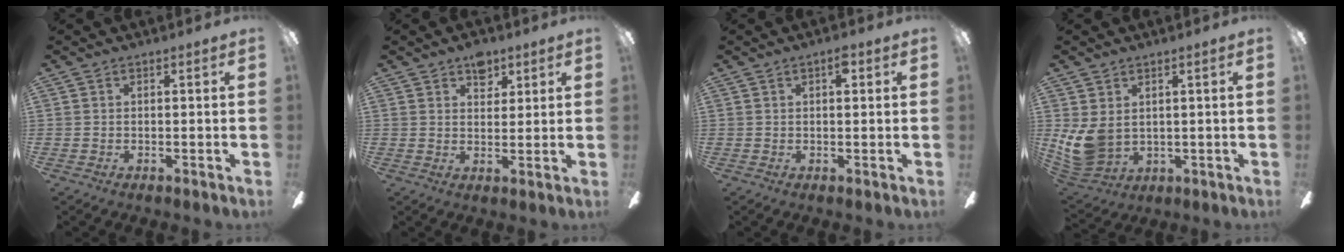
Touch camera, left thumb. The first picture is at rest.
{"total": 5.9, "force": [4.1, 3.5, 2.4], "torque": [-0.018, -0.016, 0.070]}
{"total": 2.5, "force": [1.3, 1.1, 1.8], "torque": [-0.023, -0.001, 0.019]}
{"total": 8.8, "force": [1.4, 6.5, 5.7], "torque": [-0.136, -0.015, 0.030]}